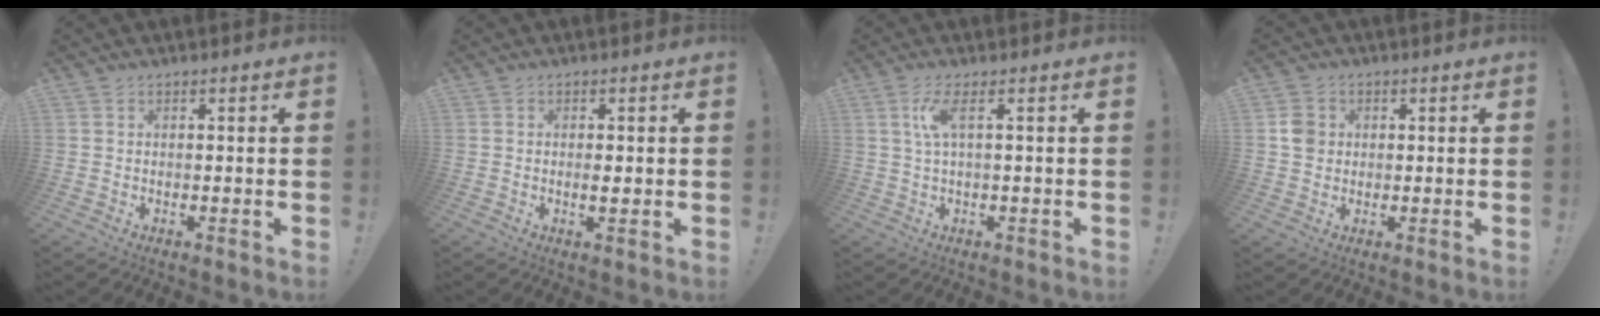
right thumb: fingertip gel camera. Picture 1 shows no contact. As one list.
[{"total": 2.0, "force": [-0.1, 0.5, 2.0], "torque": [-0.019, -0.006, -0.005]}, {"total": 5.3, "force": [1.4, 0.7, 5.1], "torque": [-0.092, -0.003, 0.021]}, {"total": 4.6, "force": [0.4, 4.2, 1.9], "torque": [-0.015, 0.004, 0.008]}]